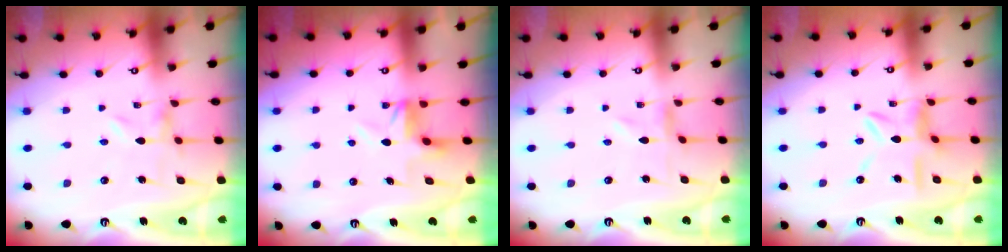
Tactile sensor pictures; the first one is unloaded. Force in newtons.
{"total": 5.3, "press": 5.3, "slide": 0.3}
{"total": 0.0}
{"total": 11.3, "press": 11.2, "slide": 1.0}